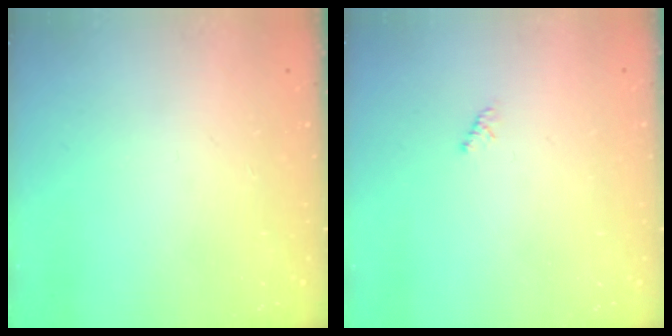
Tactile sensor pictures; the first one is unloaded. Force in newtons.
{"total": 1.5, "press": 1.4, "slide": 0.4}